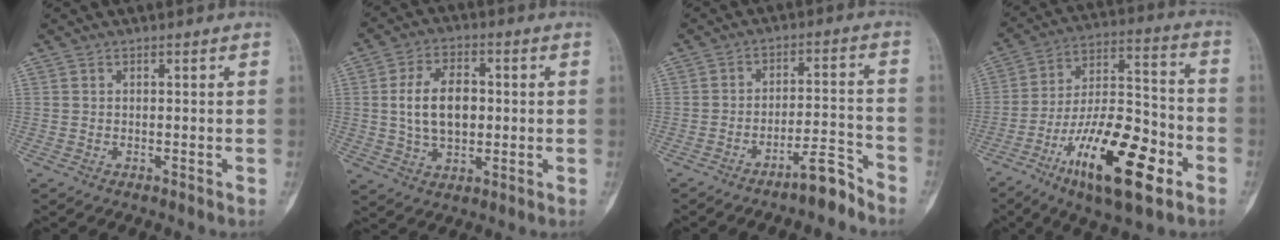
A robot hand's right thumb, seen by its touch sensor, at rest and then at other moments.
{"total": 10.7, "force": [0.6, 6.8, 8.2], "torque": [-0.132, 0.007, 0.013]}
{"total": 6.1, "force": [-5.1, 1.0, 3.2], "torque": [-0.044, 0.059, -0.087]}
{"total": 22.0, "force": [-10.0, 7.8, 18.0], "torque": [-0.304, 0.054, -0.168]}